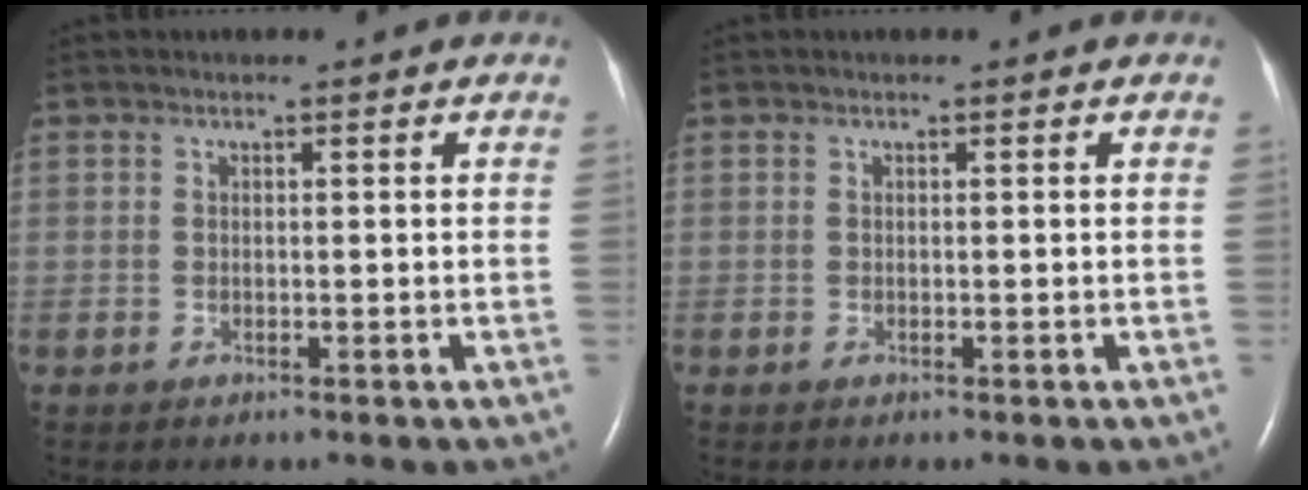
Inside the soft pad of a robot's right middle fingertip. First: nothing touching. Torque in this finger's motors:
{"motor_torque": [0.00, 0.00, -0.03, 0.00]}